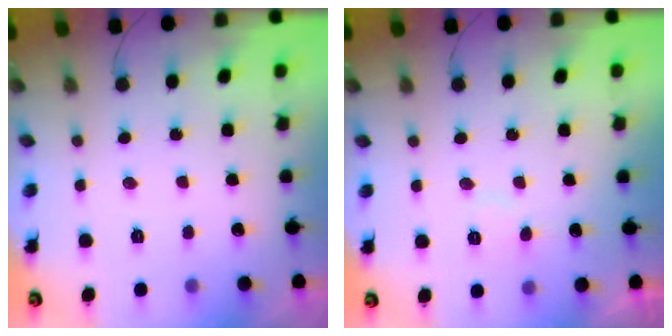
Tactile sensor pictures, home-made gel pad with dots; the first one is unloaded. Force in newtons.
{"total": 4.7, "press": 4.7, "slide": 0.5}